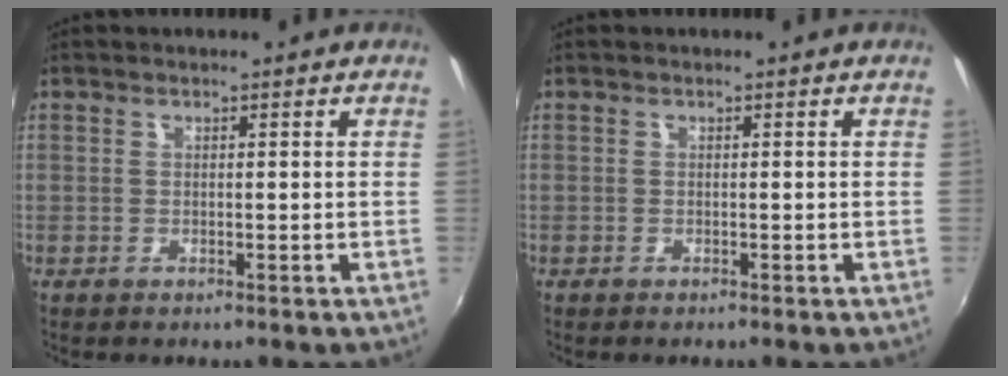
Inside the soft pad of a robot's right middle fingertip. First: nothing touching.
{"total": 0.0}